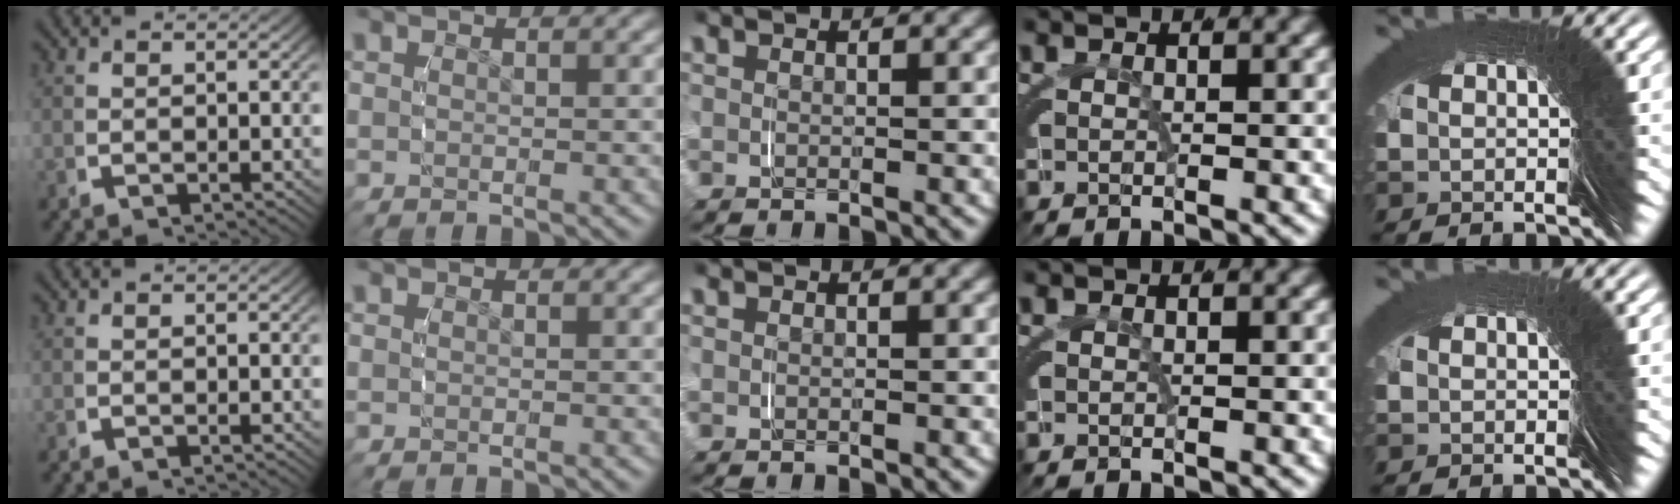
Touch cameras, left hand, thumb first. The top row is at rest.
{"little": {"total": 0.5, "force": [0.2, -0.2, -0.4], "torque": [0.008, 0.004, 0.003]}}